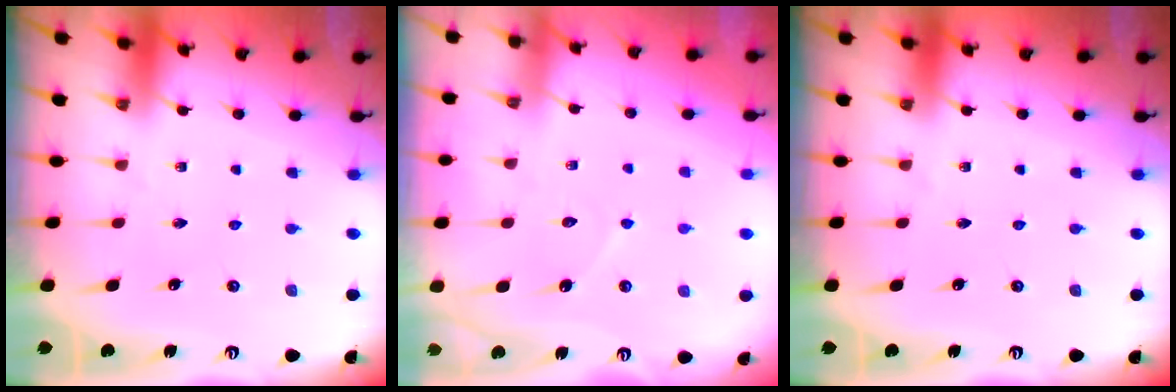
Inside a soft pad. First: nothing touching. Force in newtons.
{"total": 5.9, "press": 5.9, "slide": 0.4}
{"total": 0.0}